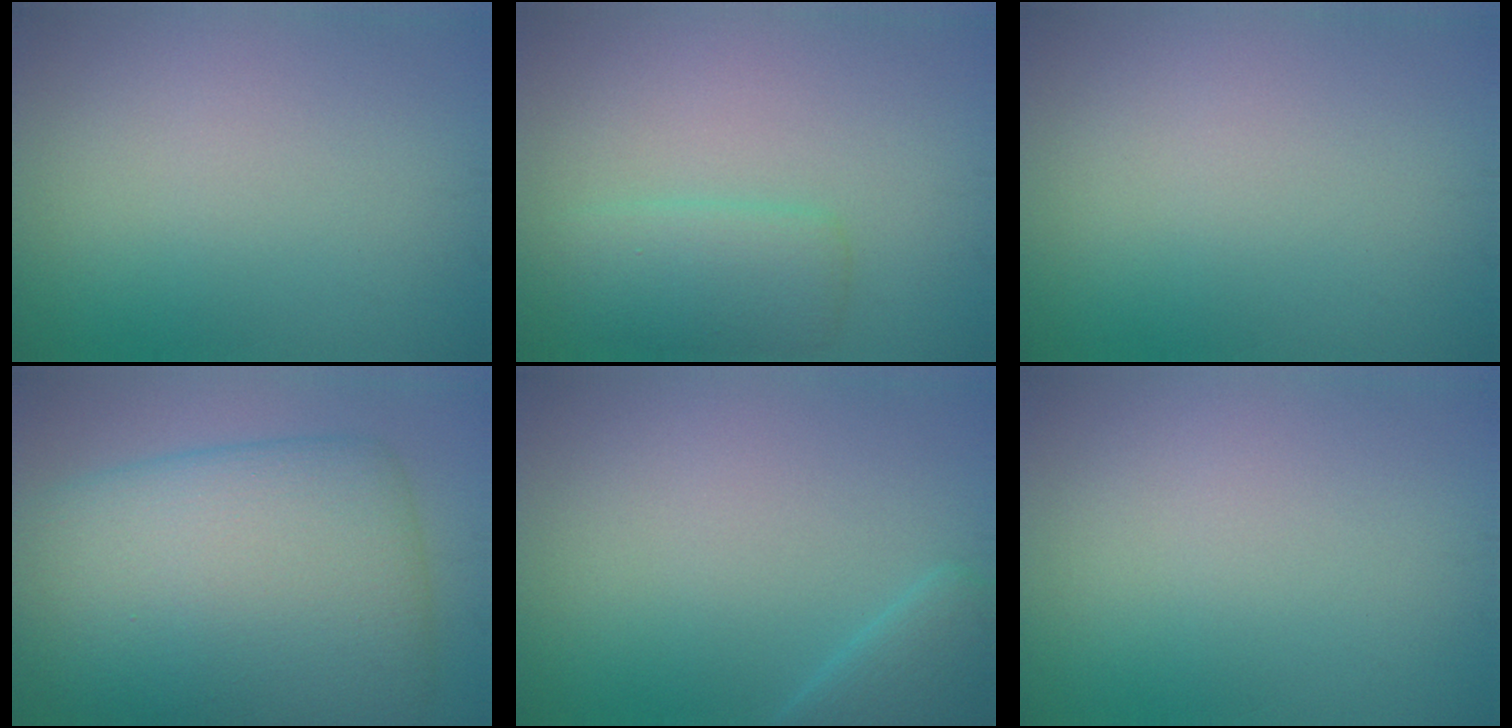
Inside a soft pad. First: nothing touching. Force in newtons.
{"total": 2.8, "press": 2.8, "slide": 0.2}
{"total": 0.0}
{"total": 13.2, "press": 13.2, "slide": 0.3}
{"total": 2.3, "press": 2.3, "slide": 0.2}
{"total": 0.0}